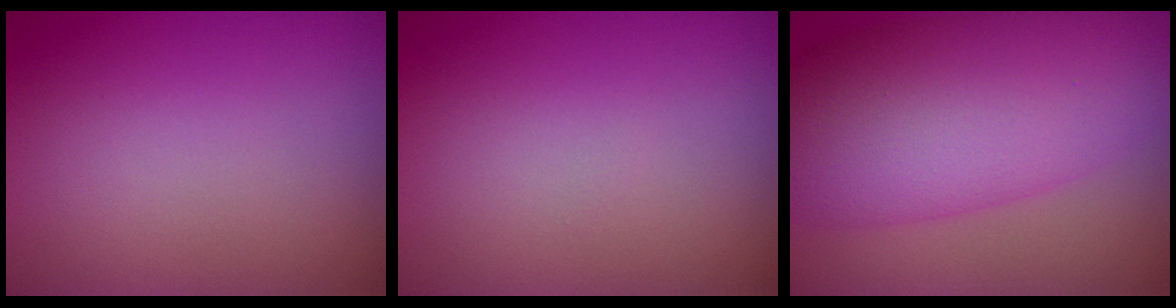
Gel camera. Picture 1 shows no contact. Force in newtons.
{"total": 0.0}
{"total": 10.4, "press": 10.4, "slide": 0.2}